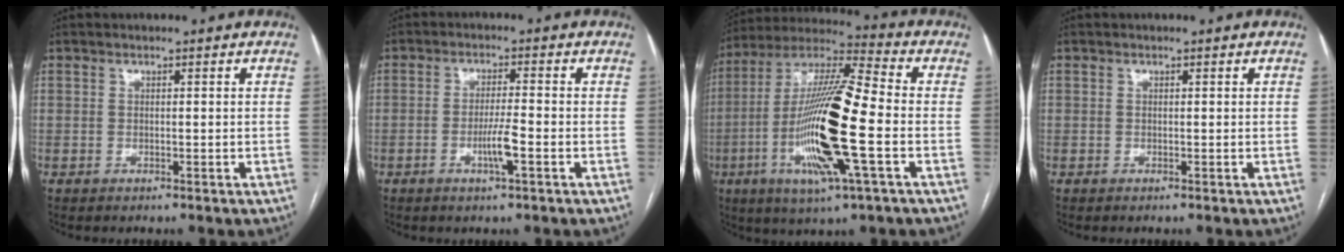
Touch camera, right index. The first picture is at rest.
{"total": 4.3, "force": [-1.7, 0.0, 4.0], "torque": [-0.075, -0.005, -0.032]}
{"total": 19.6, "force": [-4.3, 1.5, 19.1], "torque": [-0.385, -0.012, -0.085]}
{"total": 0.0}